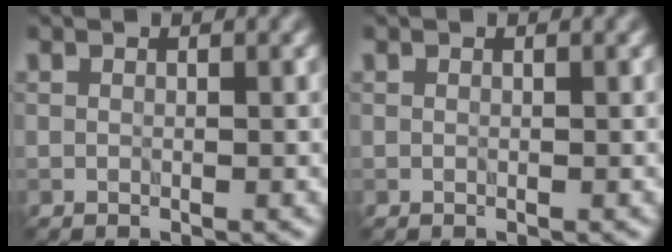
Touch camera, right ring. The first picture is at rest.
{"total": 0.0}